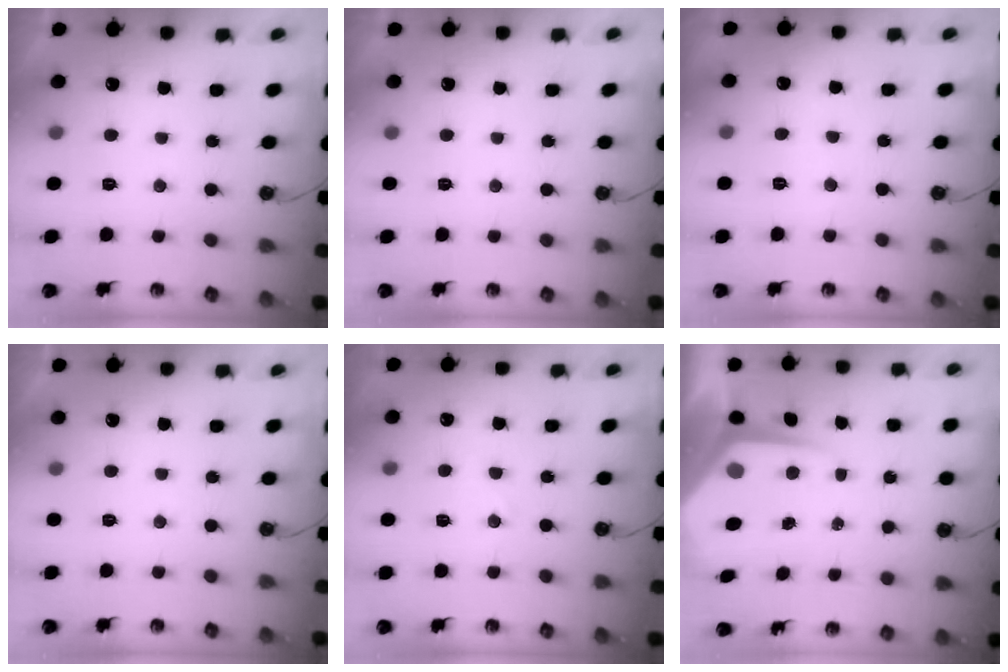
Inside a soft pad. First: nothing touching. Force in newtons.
{"total": 0.0}
{"total": 4.2, "press": 4.2, "slide": 0.7}
{"total": 0.0}
{"total": 5.9, "press": 5.9, "slide": 0.8}
{"total": 7.3, "press": 7.3, "slide": 0.6}